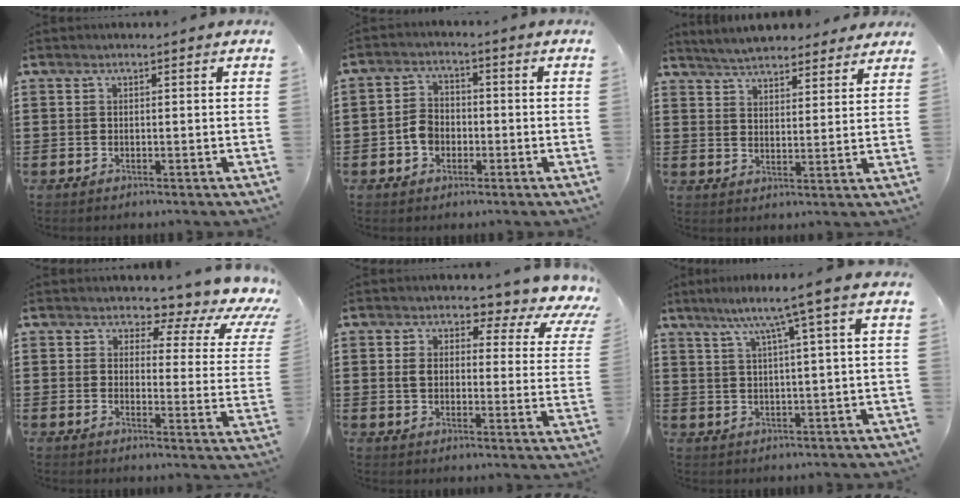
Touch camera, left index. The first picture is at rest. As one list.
[{"total": 4.2, "force": [-1.4, 3.2, 2.2], "torque": [-0.054, 0.006, -0.030]}, {"total": 4.7, "force": [4.7, 0.8, 0.4], "torque": [-0.026, -0.016, 0.085]}, {"total": 4.5, "force": [3.3, 1.7, 2.5], "torque": [-0.046, -0.028, 0.045]}, {"total": 4.4, "force": [2.9, 2.3, 2.5], "torque": [-0.056, -0.025, 0.039]}, {"total": 6.4, "force": [3.4, -0.6, 5.4], "torque": [-0.116, -0.002, 0.052]}]